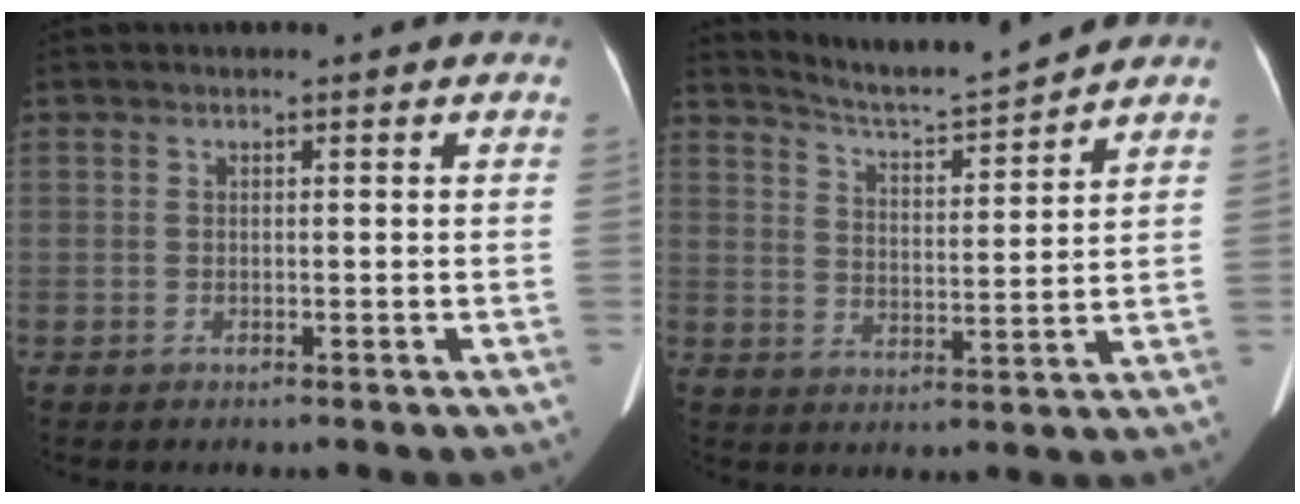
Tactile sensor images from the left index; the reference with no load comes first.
{"total": 8.3, "force": [8.1, -0.9, 1.5], "torque": [-0.039, -0.009, 0.141]}